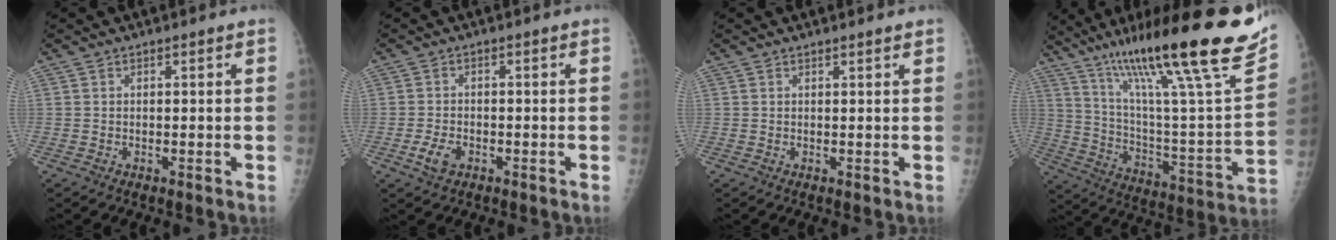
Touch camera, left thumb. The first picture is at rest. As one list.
[{"total": 3.6, "force": [-1.7, 2.2, 2.4], "torque": [-0.046, 0.007, -0.029]}, {"total": 1.0, "force": [0.9, 0.1, 0.6], "torque": [-0.006, 0.000, 0.014]}, {"total": 32.9, "force": [21.3, 4.7, 24.7], "torque": [-0.371, -0.053, 0.341]}]